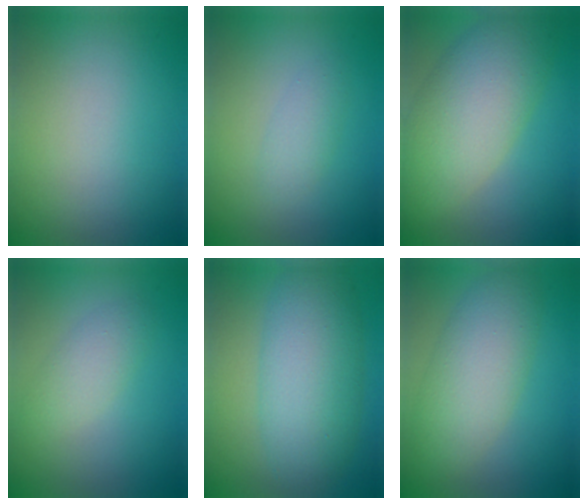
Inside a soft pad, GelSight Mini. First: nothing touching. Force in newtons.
{"total": 1.5, "press": 1.5, "slide": 0.1}
{"total": 8.6, "press": 8.6, "slide": 0.5}
{"total": 2.3, "press": 2.3, "slide": 0.2}
{"total": 7.4, "press": 7.4, "slide": 0.2}
{"total": 5.6, "press": 5.6, "slide": 0.2}